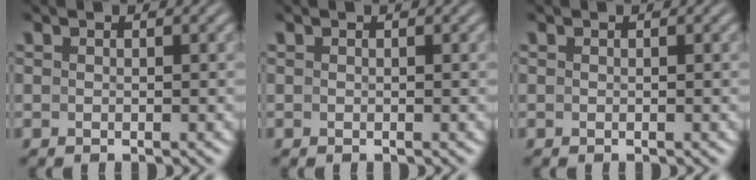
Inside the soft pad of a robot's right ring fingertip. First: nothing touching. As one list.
[{"total": 0.0}, {"total": 0.0}]